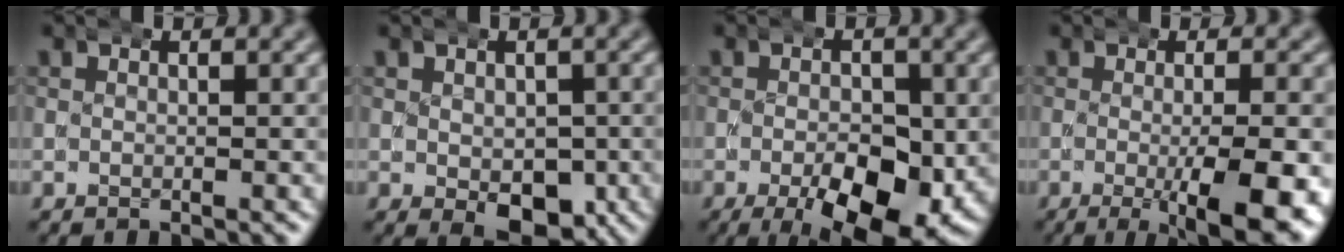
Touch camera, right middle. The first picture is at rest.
{"total": 5.7, "force": [-2.4, 3.4, 3.9], "torque": [-0.064, -0.032, -0.020]}
{"total": 9.6, "force": [-3.5, 4.7, 7.7], "torque": [-0.118, -0.035, -0.040]}
{"total": 9.0, "force": [-3.4, 2.4, 8.0], "torque": [-0.120, -0.025, -0.041]}